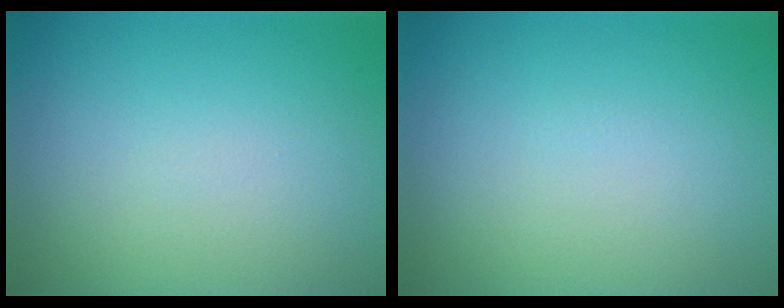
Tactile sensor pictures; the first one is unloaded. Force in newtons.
{"total": 0.0}